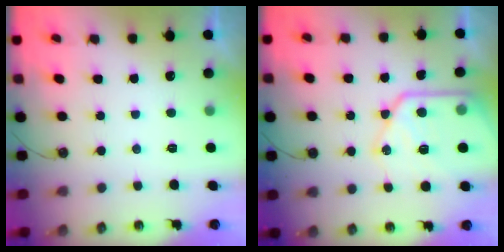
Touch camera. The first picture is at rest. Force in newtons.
{"total": 16.3, "press": 16.3, "slide": 1.5}